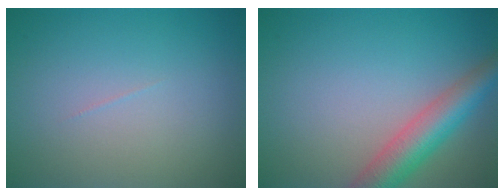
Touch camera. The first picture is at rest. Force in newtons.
{"total": 5.3, "press": 5.3, "slide": 0.1}